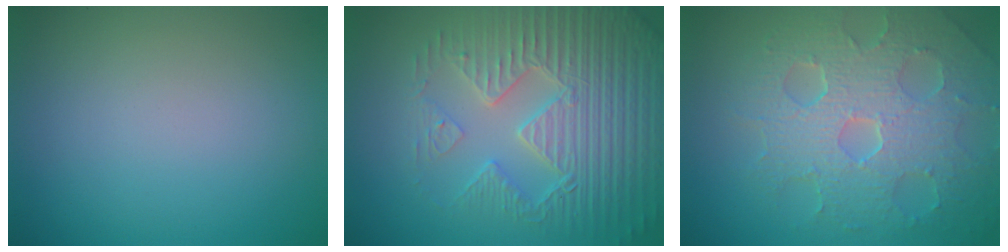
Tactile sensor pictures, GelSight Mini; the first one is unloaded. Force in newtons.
{"total": 6.9, "press": 5.7, "slide": 3.8}
{"total": 8.1, "press": 5.7, "slide": 5.7}